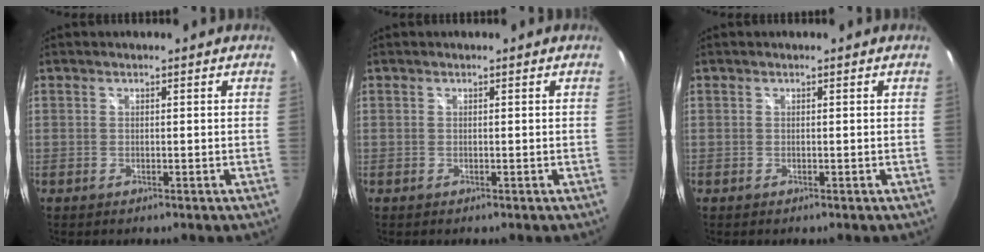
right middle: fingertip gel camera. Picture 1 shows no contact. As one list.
[{"total": 0.0}, {"total": 0.0}]